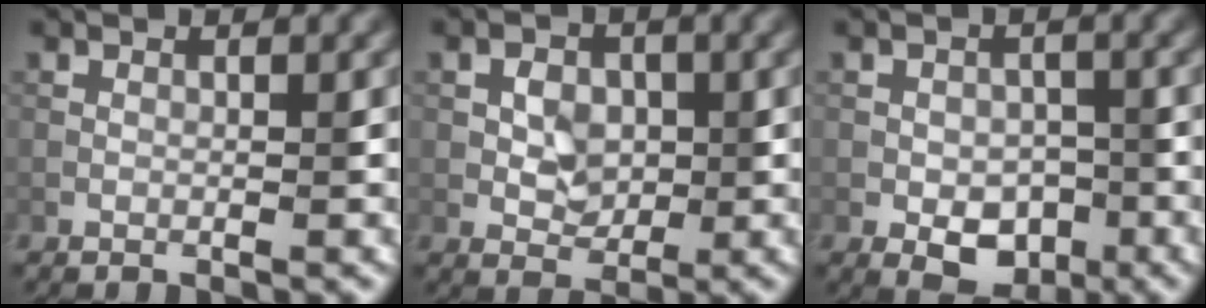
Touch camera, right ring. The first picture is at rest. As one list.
[{"total": 2.5, "force": [0.0, 2.1, 1.3], "torque": [-0.025, -0.004, 0.006]}, {"total": 3.2, "force": [-1.5, 2.2, 1.8], "torque": [-0.029, -0.005, -0.019]}]